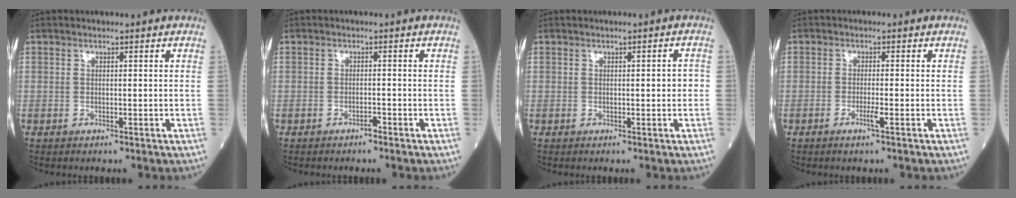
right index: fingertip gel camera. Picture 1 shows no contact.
{"total": 0.9, "force": [-0.7, 0.1, 0.4], "torque": [-0.009, 0.001, -0.013]}
{"total": 1.6, "force": [-0.2, 0.5, 1.6], "torque": [-0.017, 0.004, -0.003]}
{"total": 2.0, "force": [-1.0, -0.2, 1.7], "torque": [-0.035, -0.003, -0.020]}